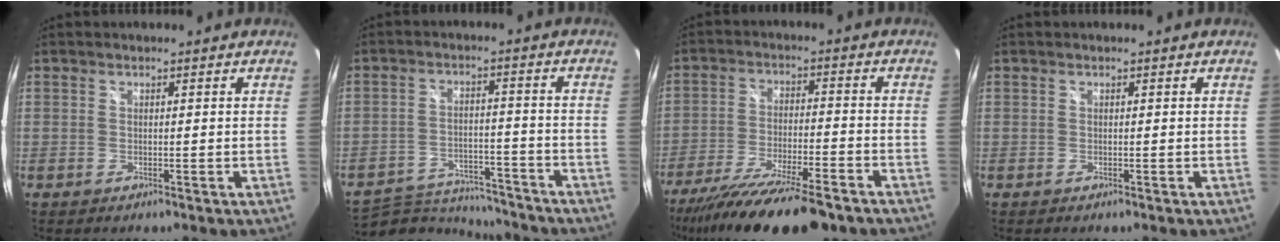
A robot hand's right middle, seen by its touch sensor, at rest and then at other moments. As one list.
[{"total": 15.6, "force": [-14.3, 3.6, 5.0], "torque": [-0.110, 0.002, -0.215]}, {"total": 19.0, "force": [-15.1, 3.4, 11.0], "torque": [-0.213, -0.044, -0.245]}, {"total": 0.0}]